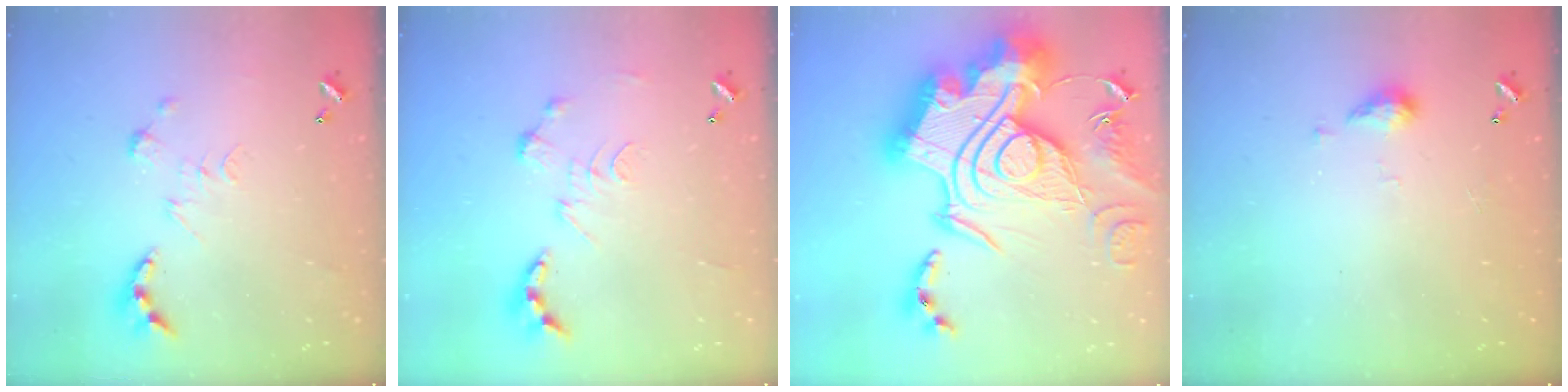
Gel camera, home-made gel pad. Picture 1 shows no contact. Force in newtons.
{"total": 0.0}
{"total": 0.7, "press": 0.7, "slide": 0.1}
{"total": 3.8, "press": 3.7, "slide": 0.6}